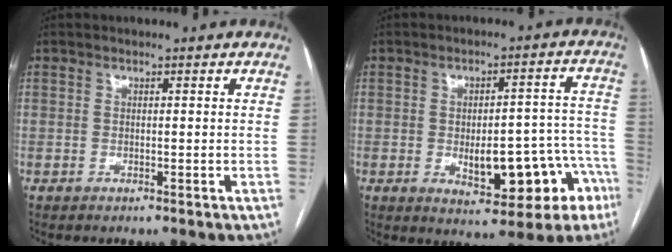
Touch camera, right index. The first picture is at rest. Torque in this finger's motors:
{"motor_torque": [0.52, -0.46, 0.26, 0.06]}